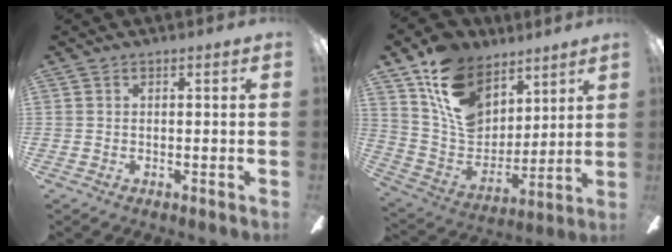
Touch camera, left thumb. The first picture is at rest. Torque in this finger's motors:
{"motor_torque": [2.02, 1.64, 1.41, -1.36, 0.11]}